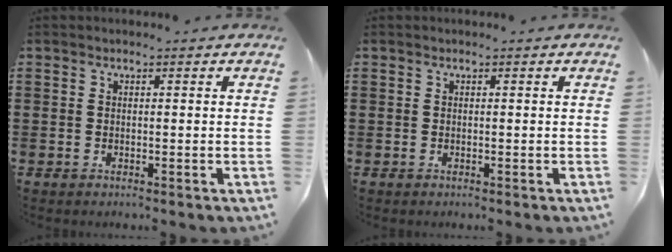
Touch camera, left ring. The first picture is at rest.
{"total": 0.0}